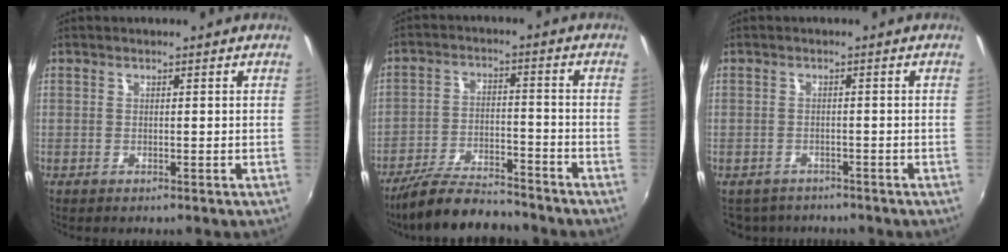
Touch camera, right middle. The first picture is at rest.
{"total": 13.0, "force": [-11.5, 2.5, 5.5], "torque": [-0.130, -0.017, -0.193]}
{"total": 4.6, "force": [-4.1, 2.0, 0.9], "torque": [-0.028, -0.012, -0.061]}